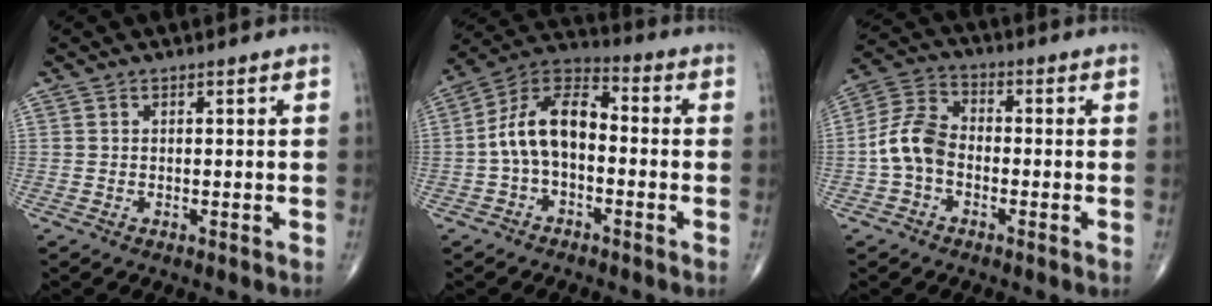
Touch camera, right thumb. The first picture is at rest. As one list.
[{"total": 11.5, "force": [-1.3, 6.6, 9.3], "torque": [-0.162, 0.043, -0.037]}, {"total": 8.3, "force": [-1.9, 5.7, 5.7], "torque": [-0.106, 0.031, -0.051]}]